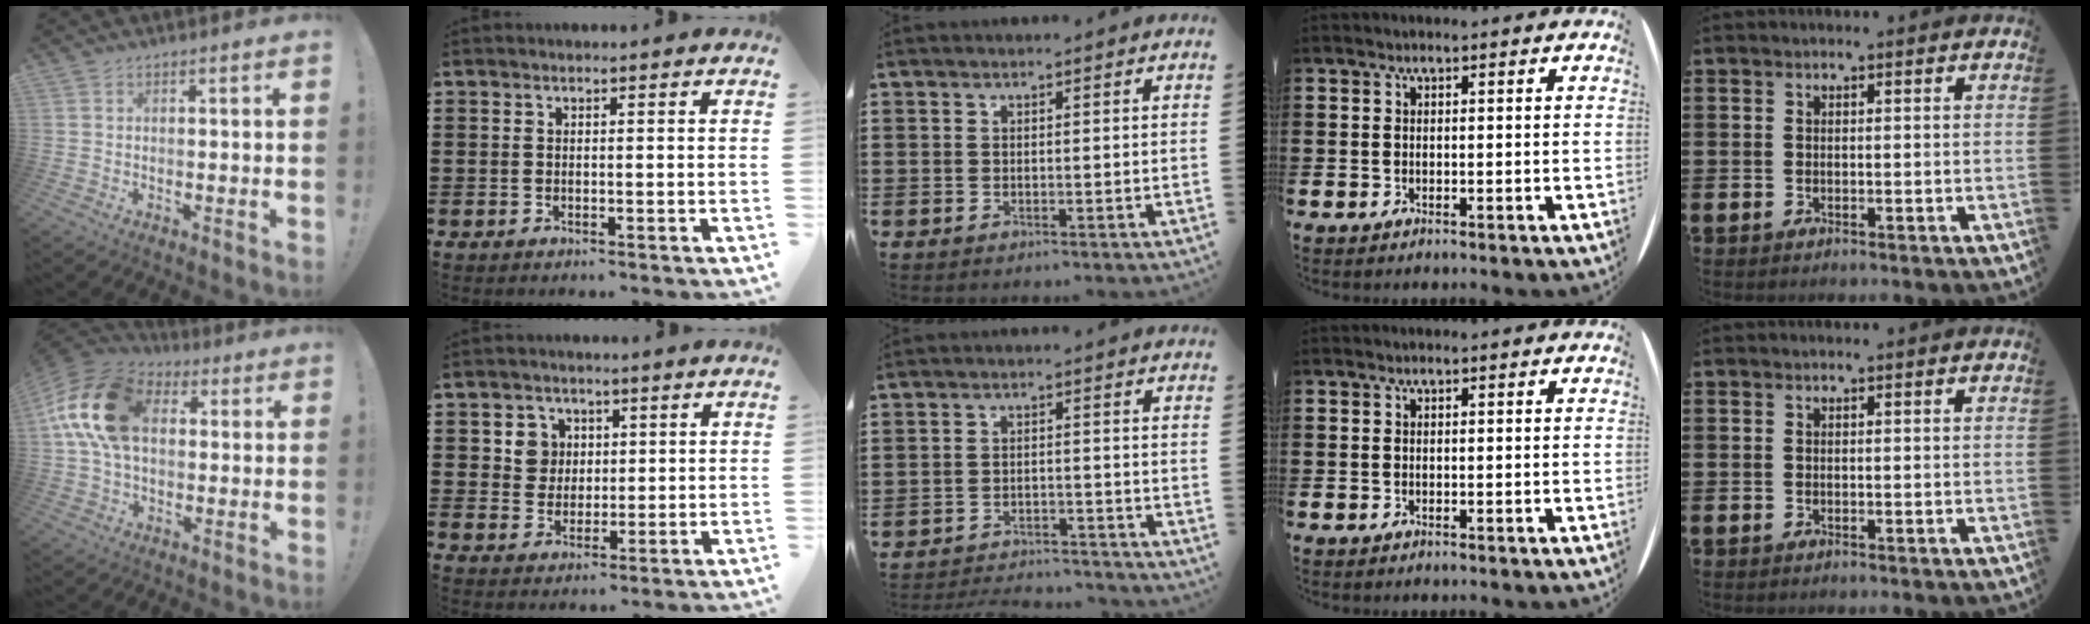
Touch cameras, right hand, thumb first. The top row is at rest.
{"thumb": {"total": 19.2, "force": [4.2, 12.6, 13.9], "torque": [-0.264, 0.014, 0.075]}, "index": {"total": 4.5, "force": [1.5, 4.1, 1.0], "torque": [-0.040, 0.013, 0.027]}, "middle": {"total": 3.5, "force": [-3.4, 0.3, 0.1], "torque": [-0.006, 0.003, -0.074]}}